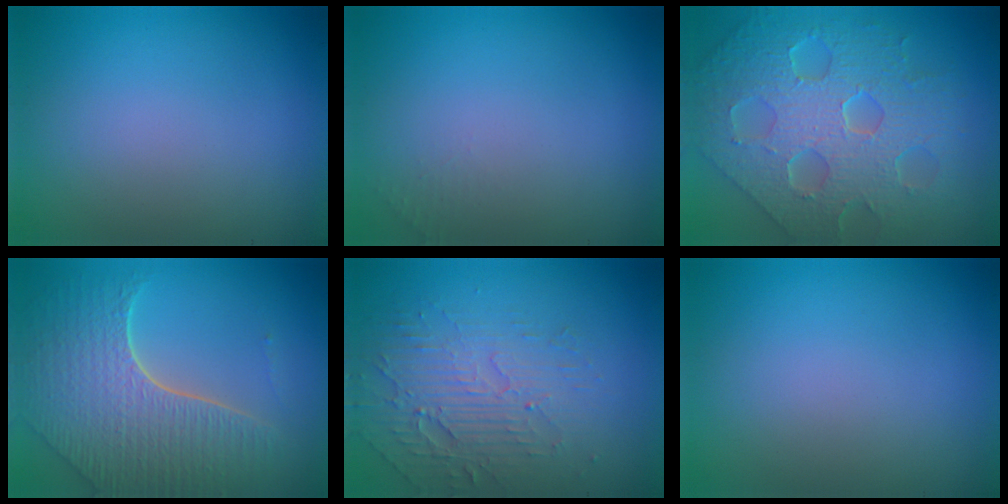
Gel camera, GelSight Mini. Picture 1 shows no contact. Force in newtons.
{"total": 0.7, "press": 0.7, "slide": 0.1}
{"total": 9.7, "press": 6.8, "slide": 6.9}
{"total": 7.9, "press": 5.5, "slide": 5.6}
{"total": 3.8, "press": 3.4, "slide": 1.8}
{"total": 0.0}